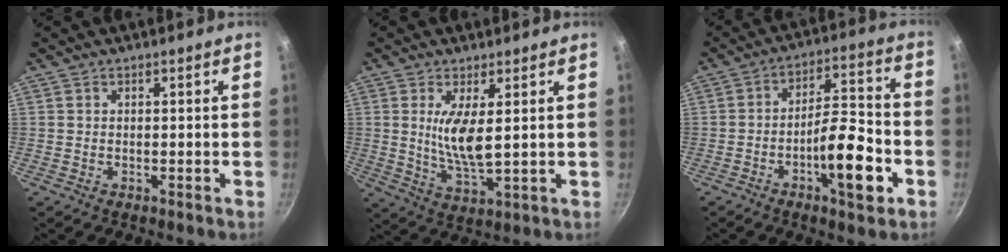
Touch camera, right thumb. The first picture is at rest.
{"total": 8.1, "force": [1.7, 2.4, 7.5], "torque": [-0.144, -0.025, 0.040]}
{"total": 12.8, "force": [-4.9, 4.3, 11.1], "torque": [-0.155, 0.042, -0.077]}